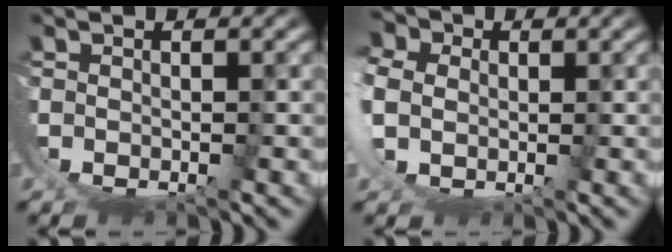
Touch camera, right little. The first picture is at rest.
{"total": 3.8, "force": [1.7, 2.4, 2.4], "torque": [-0.067, -0.005, 0.032]}